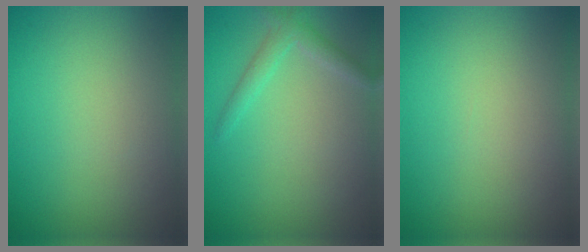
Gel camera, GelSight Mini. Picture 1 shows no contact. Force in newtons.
{"total": 1.7, "press": 1.7, "slide": 0.1}
{"total": 0.0}